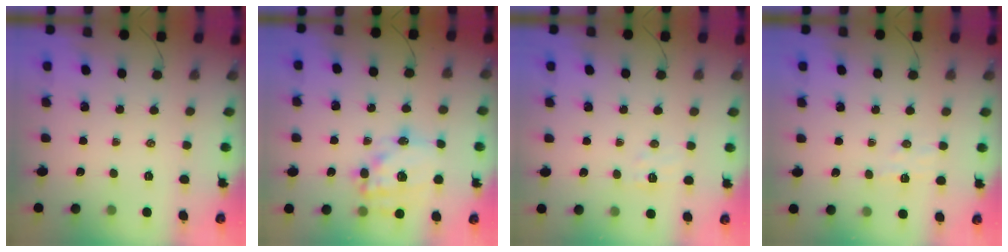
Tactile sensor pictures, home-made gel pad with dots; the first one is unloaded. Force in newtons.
{"total": 17.9, "press": 17.5, "slide": 3.7}
{"total": 5.5, "press": 5.4, "slide": 1.0}
{"total": 5.9, "press": 5.8, "slide": 1.2}